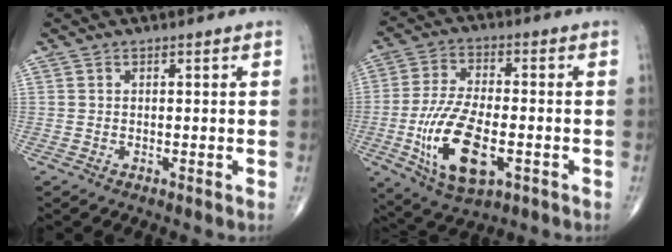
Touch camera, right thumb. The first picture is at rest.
{"total": 15.3, "force": [-4.1, 7.1, 12.9], "torque": [-0.252, 0.004, -0.066]}